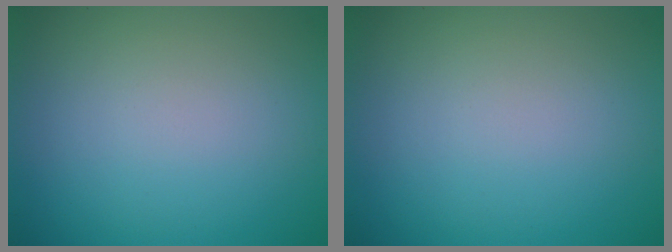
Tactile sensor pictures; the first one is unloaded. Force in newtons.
{"total": 0.0}